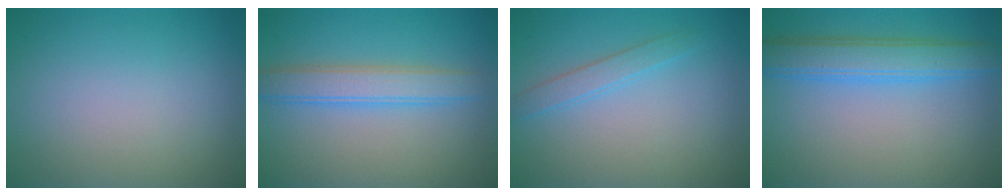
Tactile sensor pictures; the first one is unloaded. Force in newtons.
{"total": 3.5, "press": 3.5, "slide": 0.1}
{"total": 1.7, "press": 1.7, "slide": 0.1}
{"total": 4.5, "press": 4.5, "slide": 0.2}